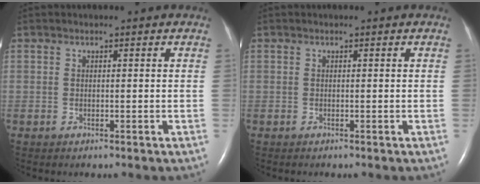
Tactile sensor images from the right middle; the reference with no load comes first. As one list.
[{"total": 0.0}]